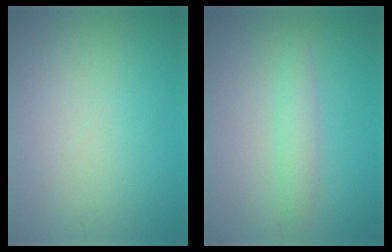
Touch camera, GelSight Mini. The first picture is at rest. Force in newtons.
{"total": 1.9, "press": 1.9, "slide": 0.0}